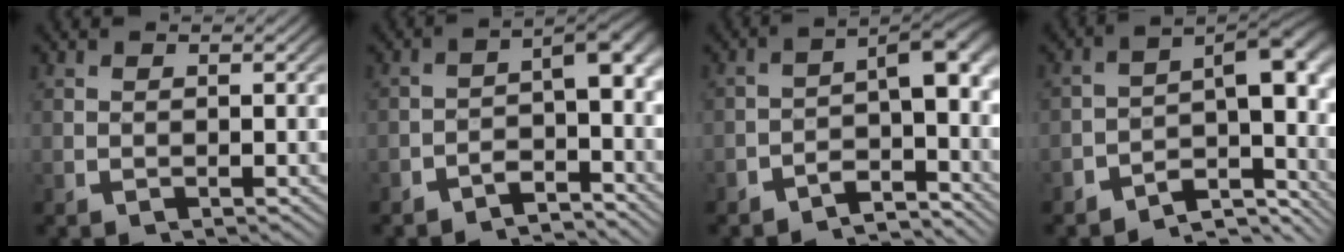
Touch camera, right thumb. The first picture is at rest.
{"total": 5.4, "force": [-2.1, 2.8, 4.1], "torque": [-0.041, -0.004, -0.040]}
{"total": 6.7, "force": [-2.2, 3.4, 5.3], "torque": [-0.058, -0.010, -0.042]}
{"total": 9.4, "force": [-3.6, 5.2, 7.0], "torque": [-0.084, -0.019, -0.060]}